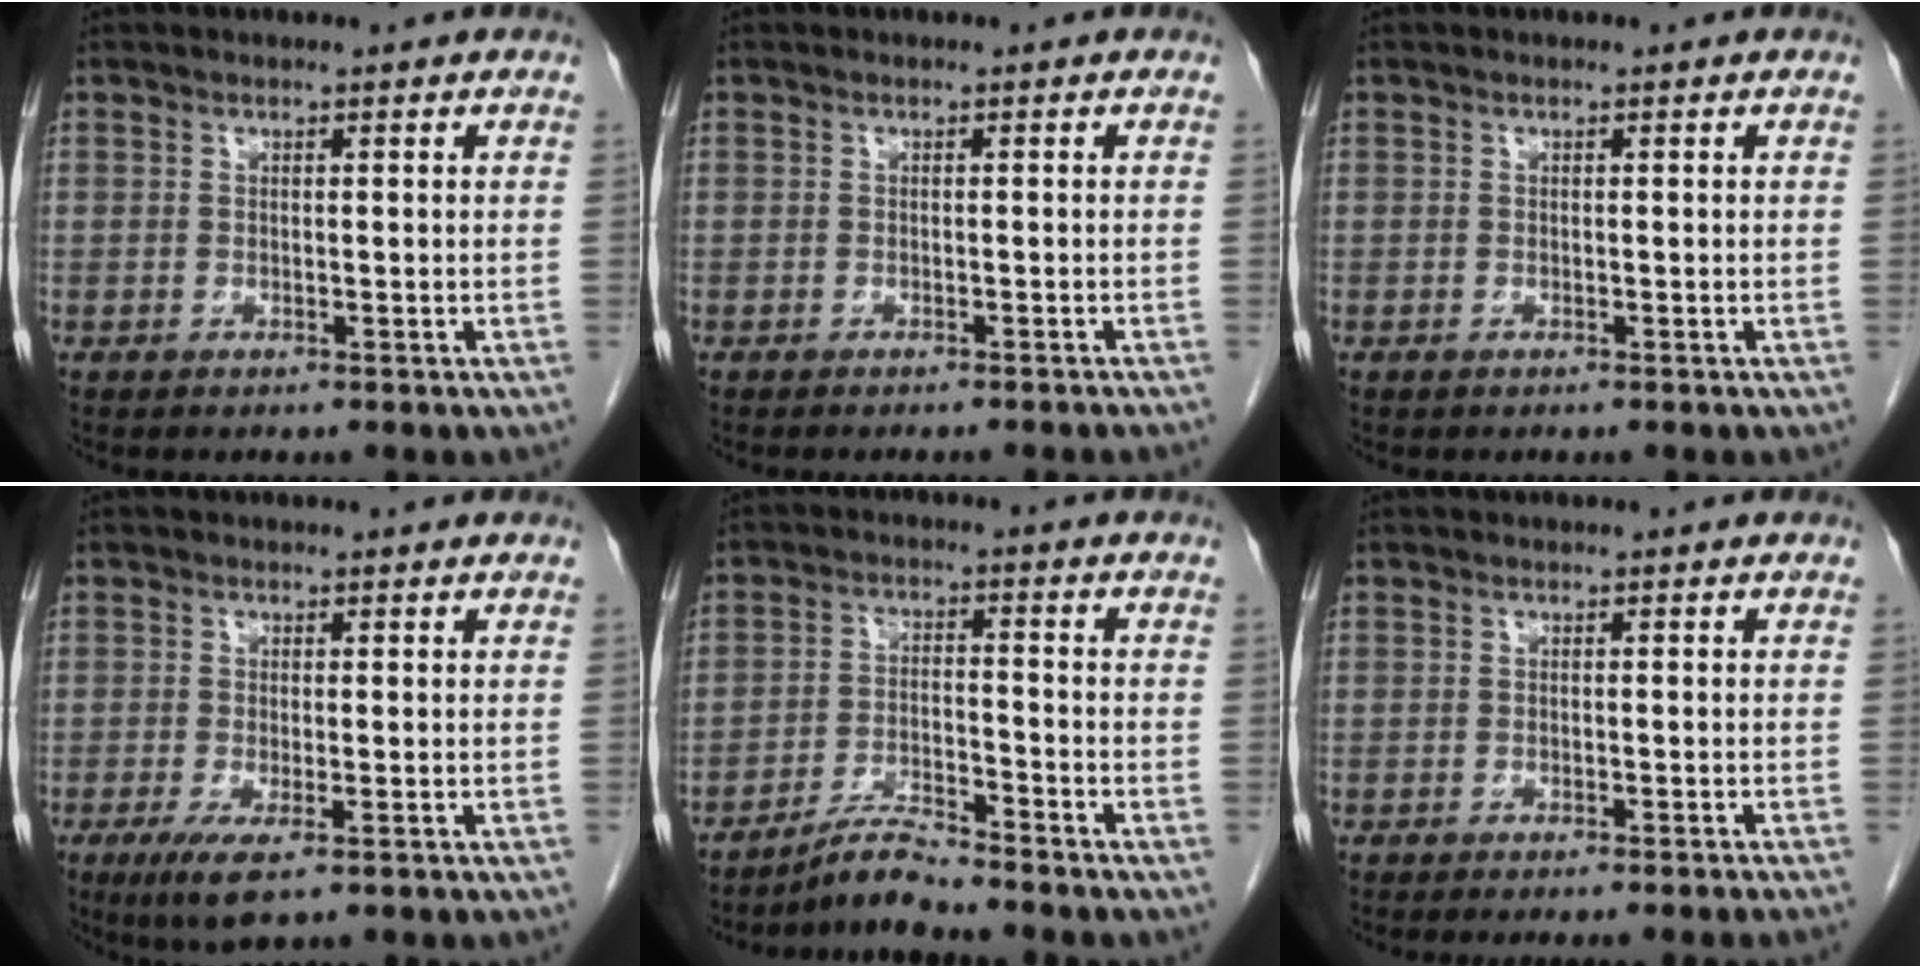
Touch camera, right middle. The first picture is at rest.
{"total": 4.6, "force": [-4.2, -0.3, 1.9], "torque": [-0.018, -0.005, -0.050]}
{"total": 0.0}
{"total": 4.4, "force": [-2.2, 0.8, 3.7], "torque": [-0.069, -0.013, -0.033]}
{"total": 5.0, "force": [-4.8, -0.5, 1.4], "torque": [-0.024, -0.014, -0.090]}
{"total": 6.3, "force": [-5.6, -0.8, 2.8], "torque": [-0.014, -0.013, -0.071]}